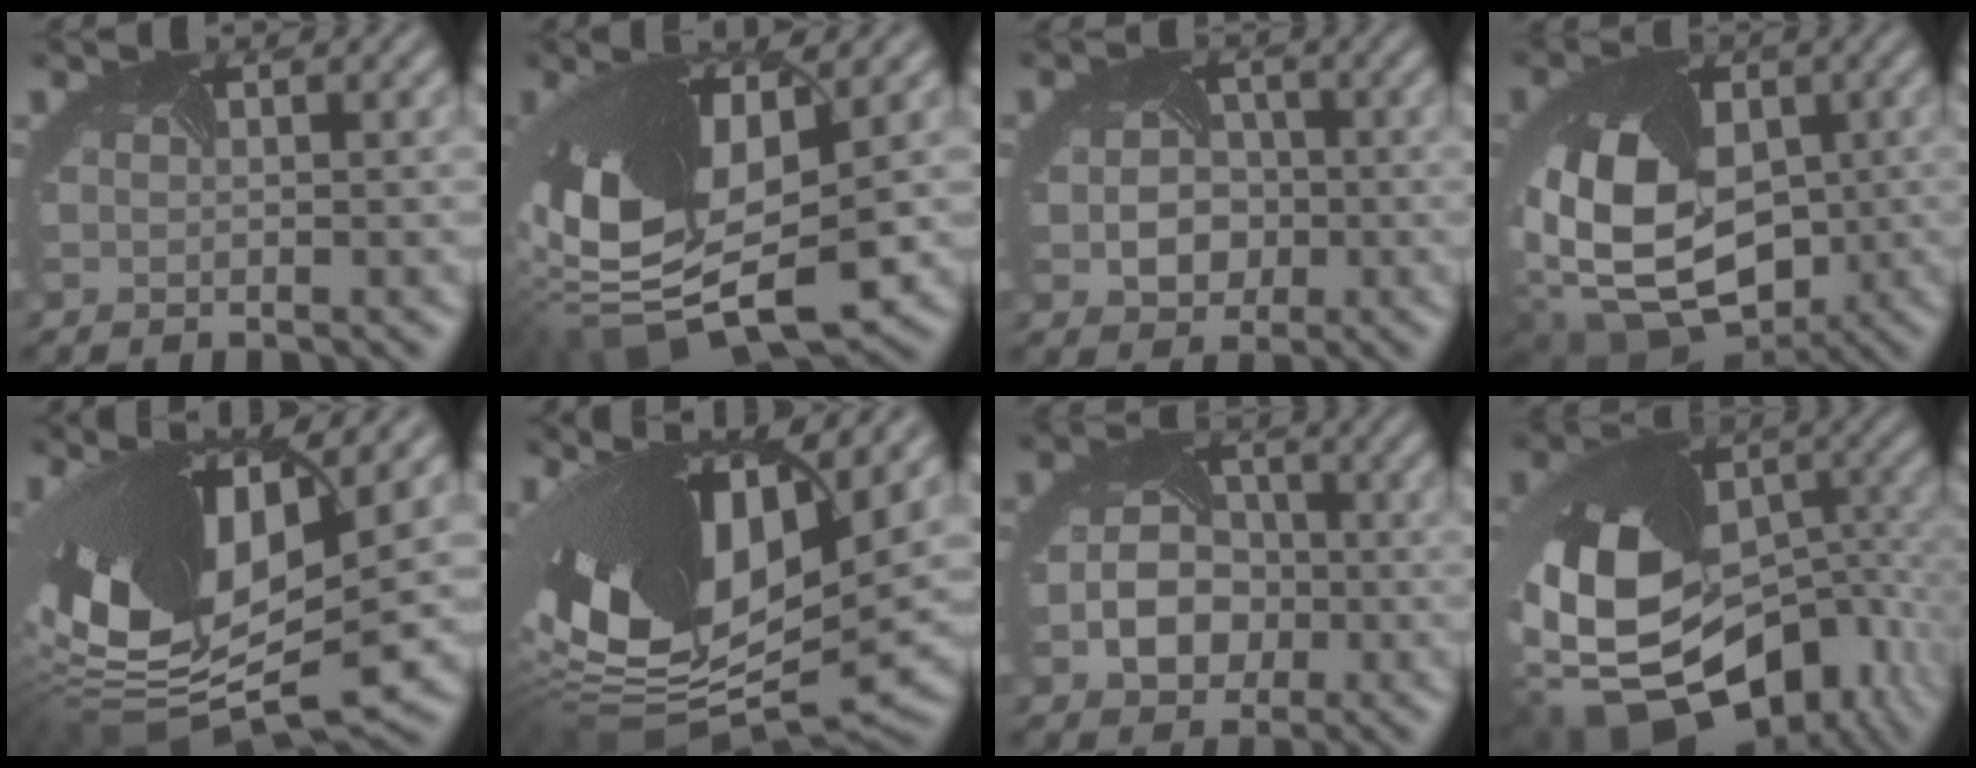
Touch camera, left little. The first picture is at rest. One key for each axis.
{"total": 14.8, "fx": -1.0, "fy": 7.4, "fz": 12.7, "tx": -0.271, "ty": -0.025, "tz": -0.008}
{"total": 3.7, "fx": -0.7, "fy": 3.3, "fz": 1.5, "tx": -0.033, "ty": -0.005, "tz": -0.011}
{"total": 13.8, "fx": -1.7, "fy": 10.2, "fz": 9.2, "tx": -0.178, "ty": -0.025, "tz": -0.009}
{"total": 16.0, "fx": 1.8, "fy": 8.1, "fz": 13.7, "tx": -0.300, "ty": -0.021, "tz": 0.052}
{"total": 17.4, "fx": 3.2, "fy": 9.2, "fz": 14.4, "tx": -0.305, "ty": -0.021, "tz": 0.067}
{"total": 4.3, "fx": -1.2, "fy": 3.7, "fz": 1.9, "tx": -0.045, "ty": -0.005, "tz": -0.021}
{"total": 18.5, "fx": -7.8, "fy": 12.4, "fz": 11.4, "tx": -0.240, "ty": -0.034, "tz": -0.097}